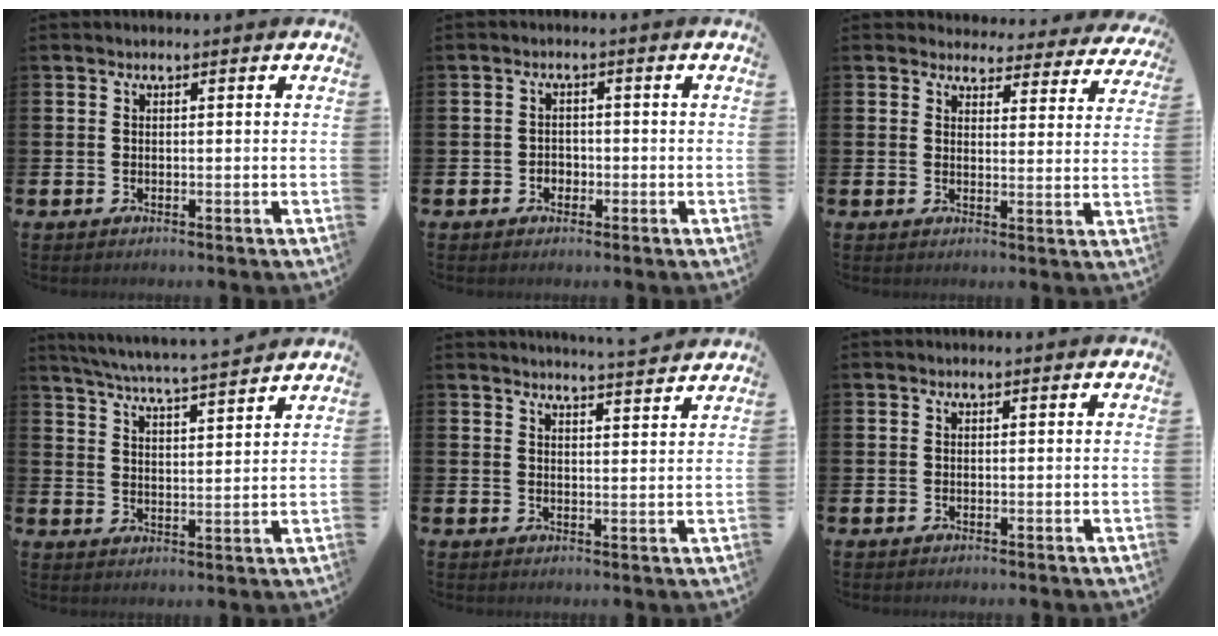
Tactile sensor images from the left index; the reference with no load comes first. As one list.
[{"total": 1.7, "force": [-0.7, 1.5, 0.4], "torque": [-0.009, 0.002, -0.019]}, {"total": 3.5, "force": [3.2, 1.2, 0.1], "torque": [-0.009, -0.028, 0.053]}, {"total": 6.0, "force": [5.8, -0.5, 1.4], "torque": [-0.052, -0.042, 0.101]}, {"total": 4.0, "force": [3.9, -0.7, 0.2], "torque": [-0.003, -0.031, 0.068]}, {"total": 0.0}]